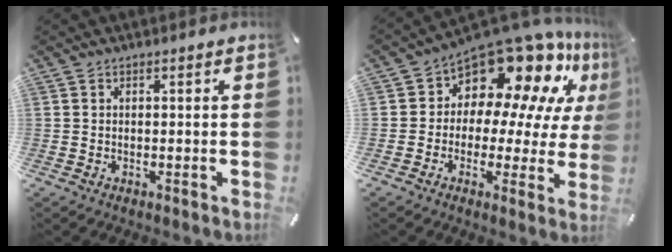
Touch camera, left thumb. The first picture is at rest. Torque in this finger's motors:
{"motor_torque": [2.48, 2.53, 0.80, 0.31, 0.07]}